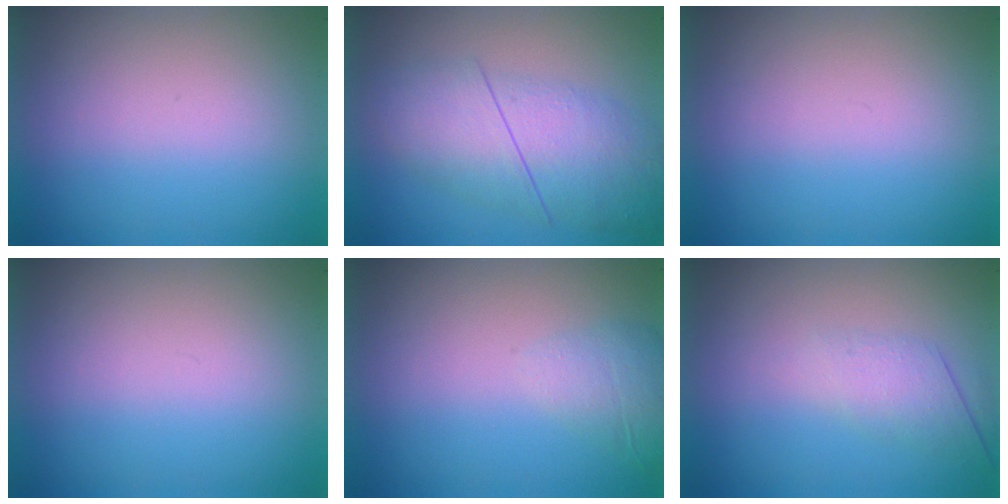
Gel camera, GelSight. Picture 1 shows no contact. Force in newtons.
{"total": 4.6}
{"total": 0.0}
{"total": 0.0}
{"total": 2.1}
{"total": 2.6}